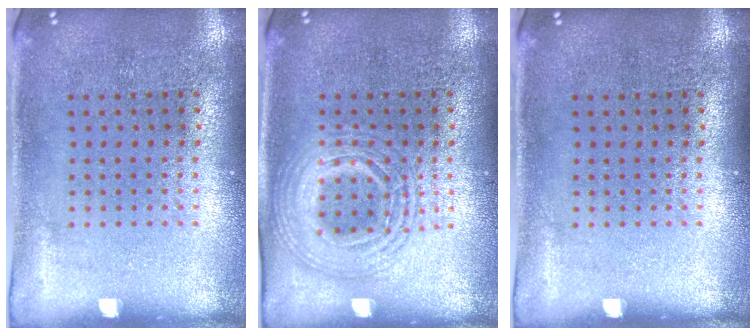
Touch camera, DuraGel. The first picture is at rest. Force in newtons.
{"total": 2.4, "press": 2.4, "slide": 0.2}
{"total": 0.0}